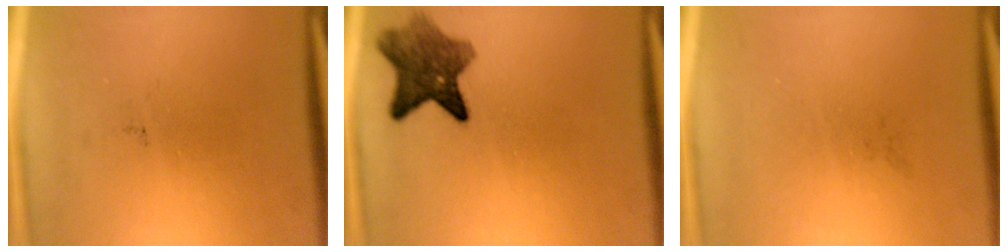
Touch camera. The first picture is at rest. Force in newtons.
{"total": 7.3}
{"total": 0.0}